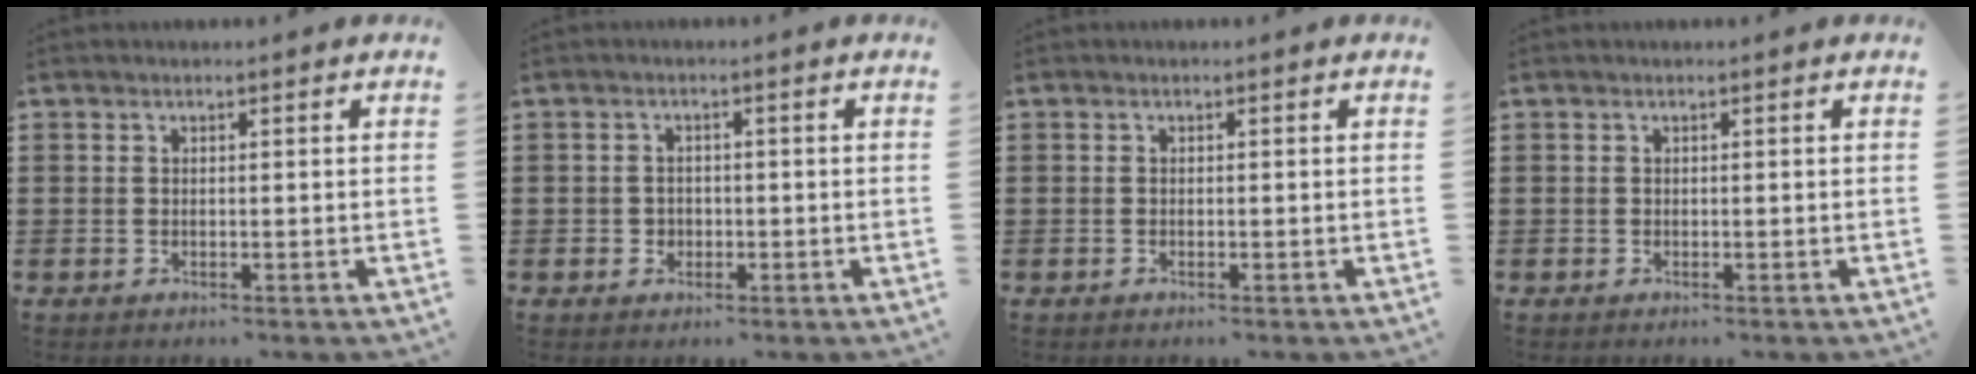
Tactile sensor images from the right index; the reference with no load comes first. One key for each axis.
{"total": 1.7, "fx": -0.5, "fy": 1.6, "fz": 0.3, "tx": -0.013, "ty": 0.000, "tz": -0.013}
{"total": 0.0}
{"total": 0.0}